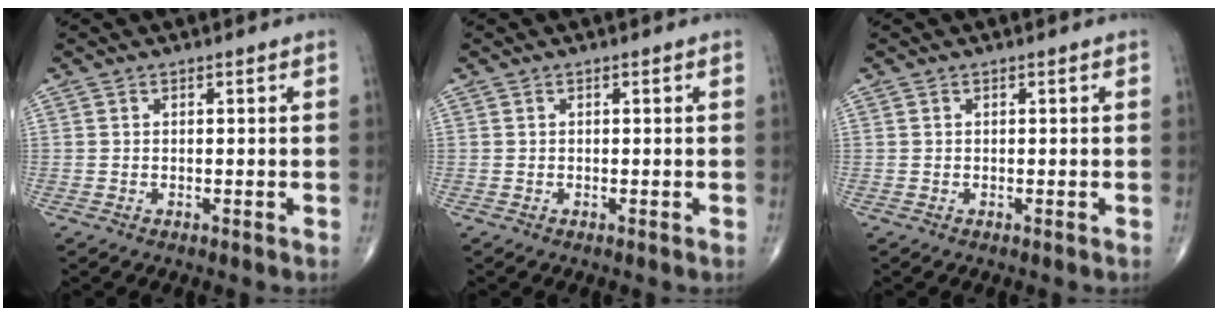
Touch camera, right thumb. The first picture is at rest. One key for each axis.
{"total": 0.0}
{"total": 0.0}